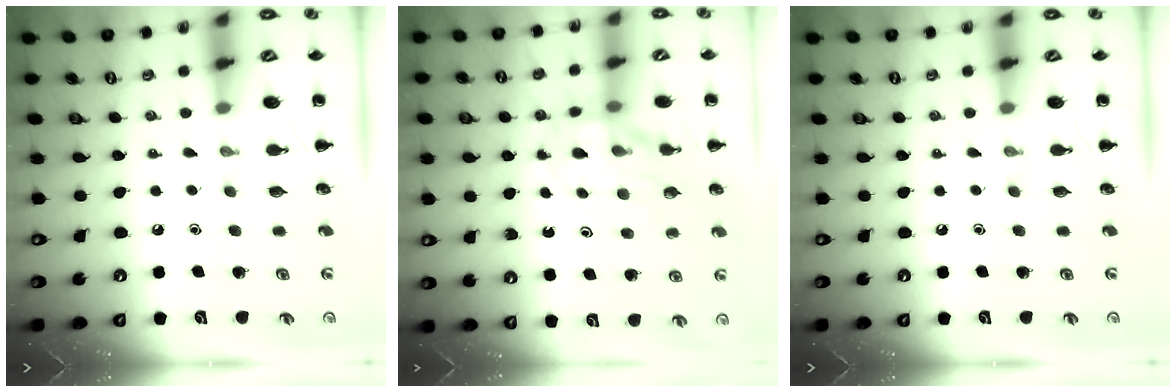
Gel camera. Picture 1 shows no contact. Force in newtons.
{"total": 11.9, "press": 11.6, "slide": 2.8}
{"total": 0.0}